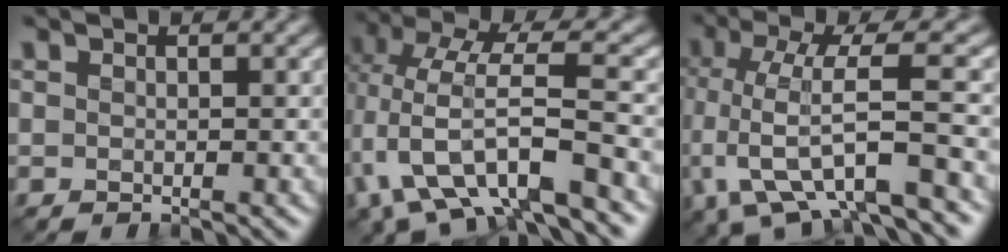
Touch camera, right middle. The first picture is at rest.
{"total": 8.3, "force": [-3.2, 3.2, 7.0], "torque": [-0.133, 0.006, -0.067]}
{"total": 8.3, "force": [-2.3, 2.6, 7.6], "torque": [-0.149, -0.005, -0.046]}